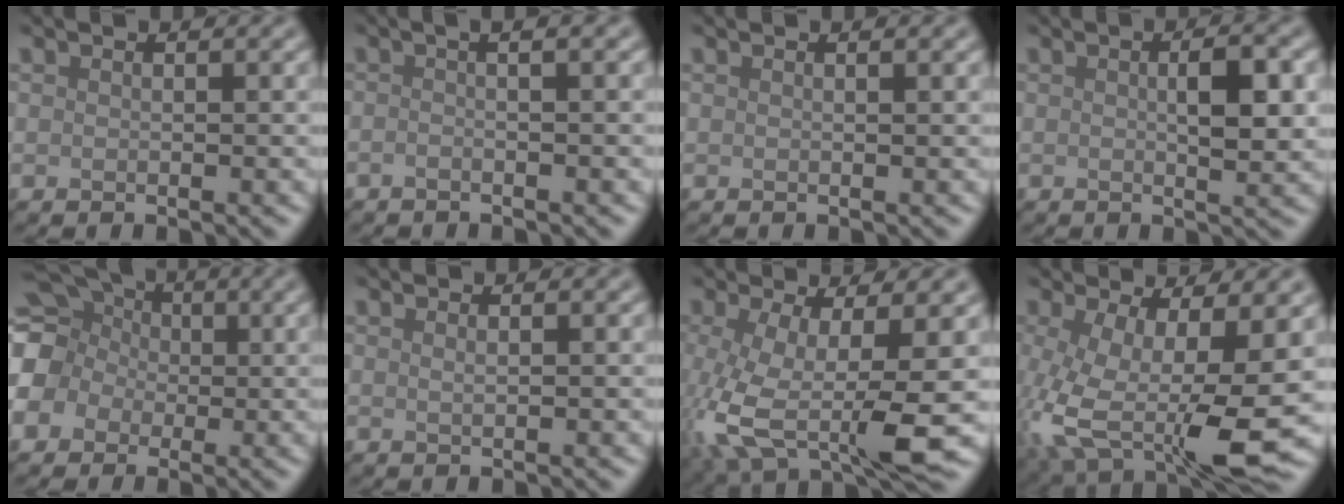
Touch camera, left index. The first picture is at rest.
{"total": 3.7, "force": [0.5, 1.5, 3.3], "torque": [-0.025, 0.006, -0.029]}
{"total": 0.5, "force": [0.3, 0.0, 0.4], "torque": [-0.004, 0.004, 0.004]}
{"total": 3.7, "force": [0.4, 0.8, 3.6], "torque": [-0.057, 0.002, 0.006]}
{"total": 13.1, "force": [0.5, 11.6, 5.9], "torque": [-0.136, 0.026, -0.048]}
{"total": 0.6, "force": [0.2, 0.2, 0.5], "torque": [-0.008, 0.002, 0.002]}
{"total": 9.7, "force": [-2.2, 3.2, 8.9], "torque": [-0.179, -0.021, -0.035]}
{"total": 12.4, "force": [-2.5, 5.0, 11.0], "torque": [-0.210, -0.031, -0.034]}